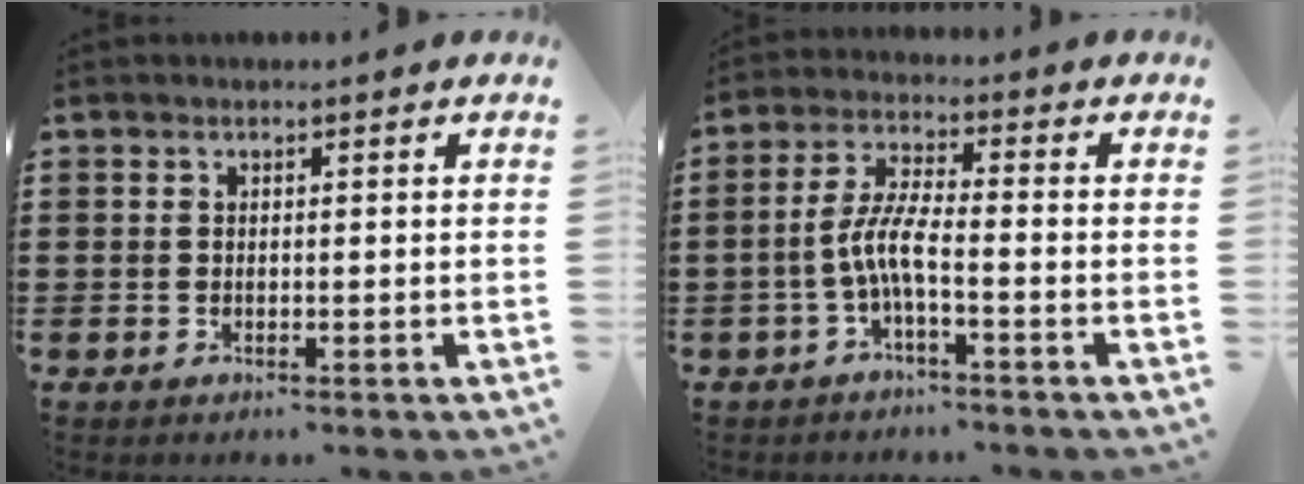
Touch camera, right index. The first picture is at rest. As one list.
[{"total": 5.7, "force": [-2.1, 1.0, 5.2], "torque": [-0.127, -0.010, -0.048]}]